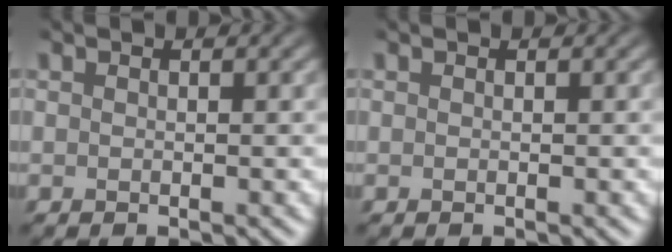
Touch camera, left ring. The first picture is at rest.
{"total": 0.0}